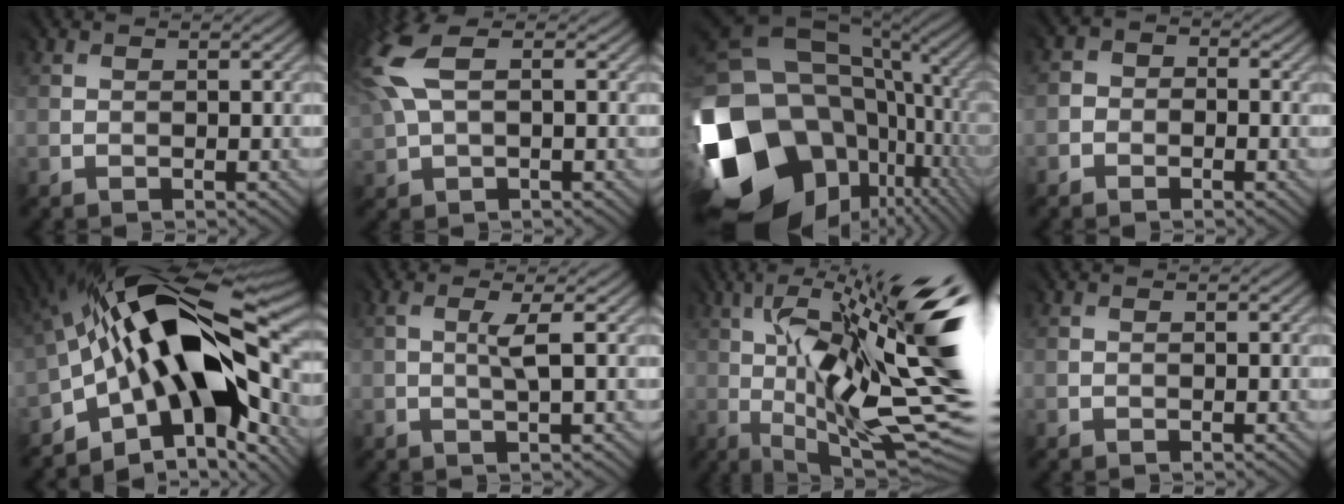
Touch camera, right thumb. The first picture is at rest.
{"total": 8.1, "force": [2.1, 4.2, 6.7], "torque": [-0.201, 0.018, 0.041]}
{"total": 20.9, "force": [-4.5, 15.7, 13.0], "torque": [-0.323, -0.030, -0.066]}
{"total": 1.9, "force": [-1.3, 1.4, 0.0], "torque": [-0.001, 0.000, -0.037]}
{"total": 17.6, "force": [-2.8, 8.9, 14.9], "torque": [-0.256, 0.014, -0.061]}
{"total": 1.7, "force": [0.5, -0.1, 1.7], "torque": [-0.039, 0.001, 0.008]}
{"total": 19.5, "force": [2.8, 5.7, 18.4], "torque": [-0.312, 0.021, 0.059]}
{"total": 0.0}